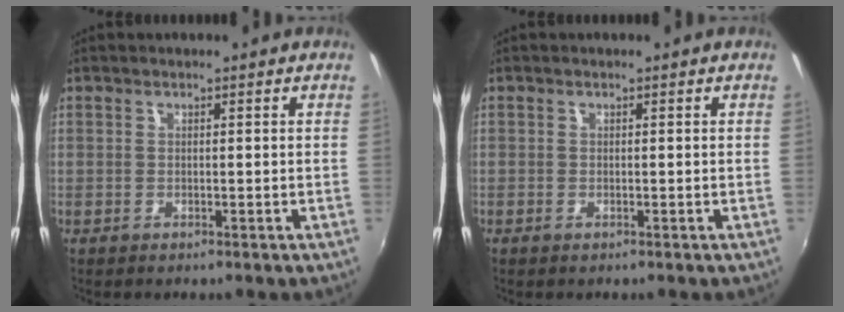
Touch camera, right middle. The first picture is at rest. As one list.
[{"total": 0.0}]